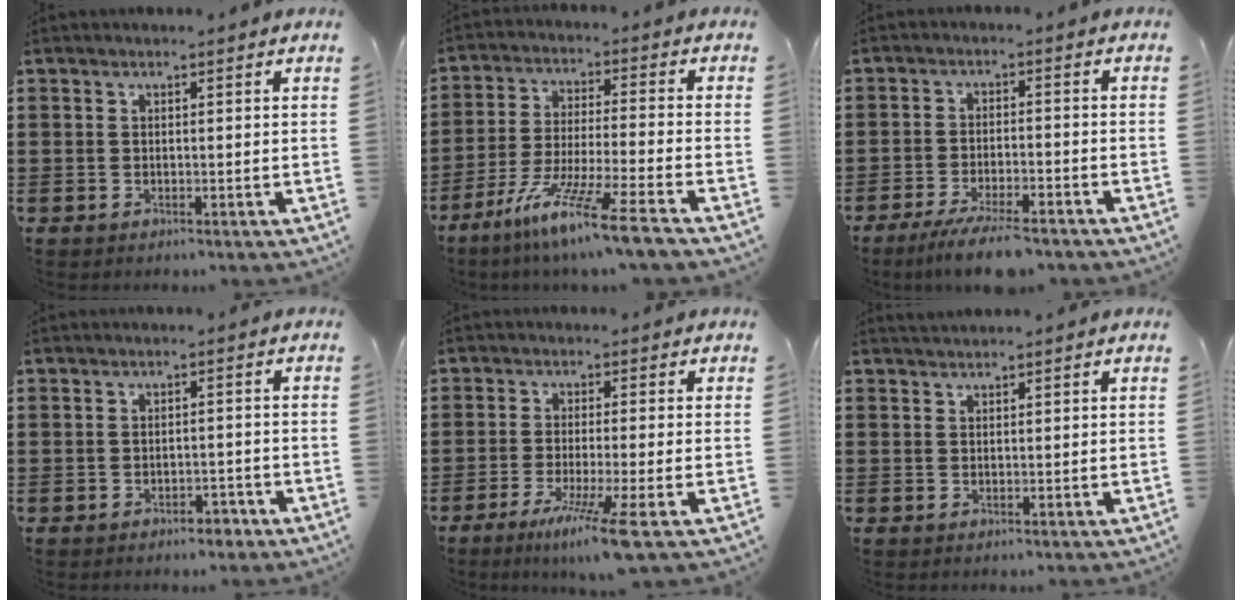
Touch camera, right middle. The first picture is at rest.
{"total": 10.5, "force": [-8.0, -0.6, 6.8], "torque": [-0.132, -0.005, -0.159]}
{"total": 5.8, "force": [-4.9, 0.6, 3.1], "torque": [-0.058, -0.011, -0.091]}
{"total": 2.0, "force": [-1.9, 0.7, 0.2], "torque": [-0.010, -0.002, -0.040]}
{"total": 7.0, "force": [-3.9, -1.1, 5.7], "torque": [-0.110, -0.028, -0.072]}
{"total": 1.0, "force": [1.0, 0.0, 0.1], "torque": [-0.004, -0.002, 0.018]}